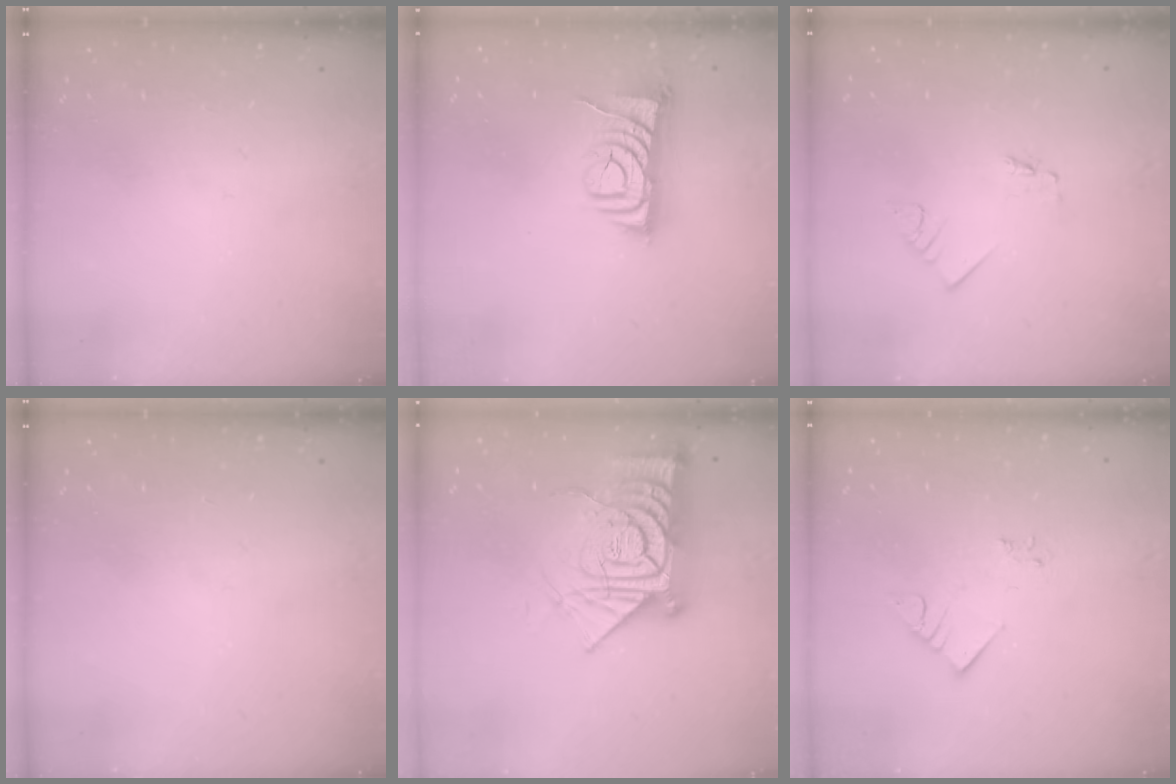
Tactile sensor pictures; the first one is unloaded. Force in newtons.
{"total": 7.9, "press": 7.8, "slide": 1.2}
{"total": 2.5, "press": 2.5, "slide": 0.2}
{"total": 0.0}
{"total": 19.4, "press": 19.3, "slide": 2.0}
{"total": 3.2, "press": 3.2, "slide": 0.4}